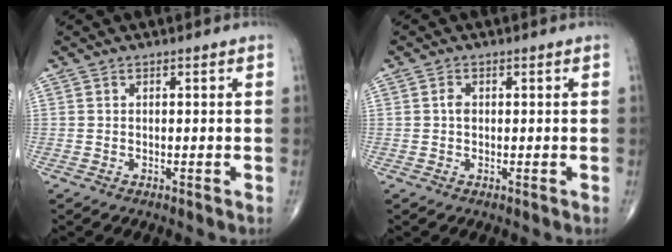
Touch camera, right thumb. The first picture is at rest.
{"total": 1.4, "force": [0.1, 1.0, 1.0], "torque": [-0.014, 0.003, 0.000]}